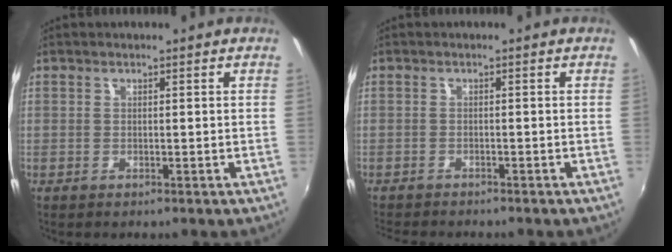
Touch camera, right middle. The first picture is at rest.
{"total": 3.9, "force": [-3.7, 0.4, 1.1], "torque": [-0.033, -0.015, -0.063]}